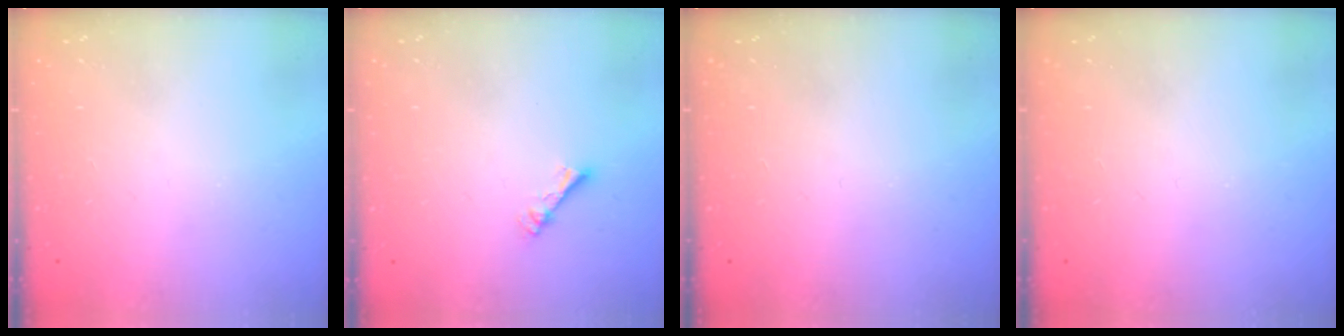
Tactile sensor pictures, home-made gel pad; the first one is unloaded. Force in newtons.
{"total": 2.3, "press": 2.2, "slide": 0.4}
{"total": 0.0}
{"total": 0.0}